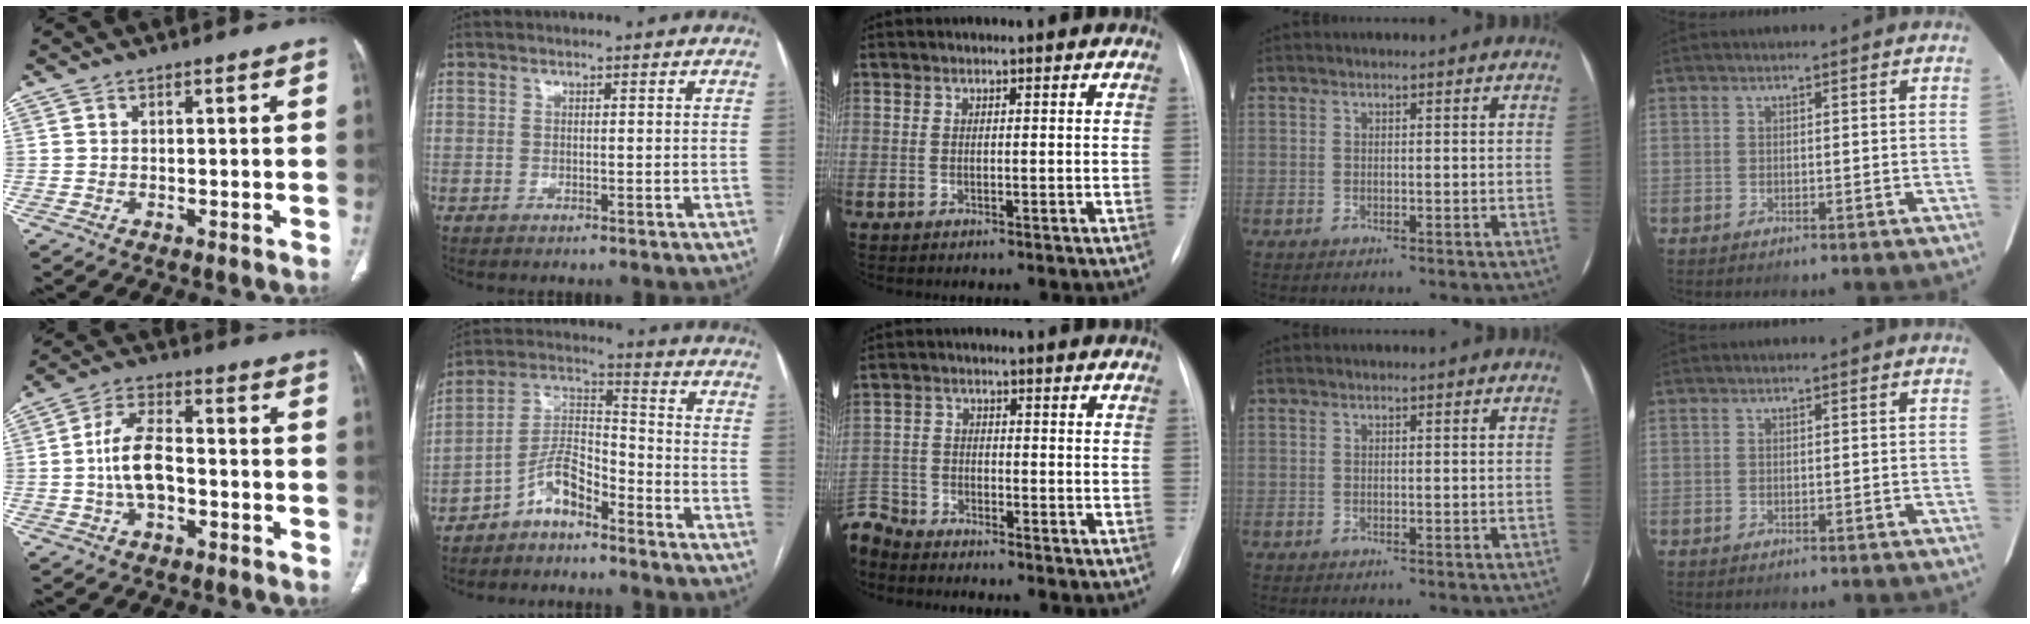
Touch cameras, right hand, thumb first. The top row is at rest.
{"thumb": {"total": 9.2, "force": [-1.7, 5.1, 7.4], "torque": [-0.140, 0.031, -0.036]}, "index": {"total": 7.5, "force": [-5.3, 2.6, 4.7], "torque": [-0.100, 0.019, -0.103]}, "middle": {"total": 7.5, "force": [-7.1, 2.3, 0.9], "torque": [-0.020, -0.005, -0.130]}}